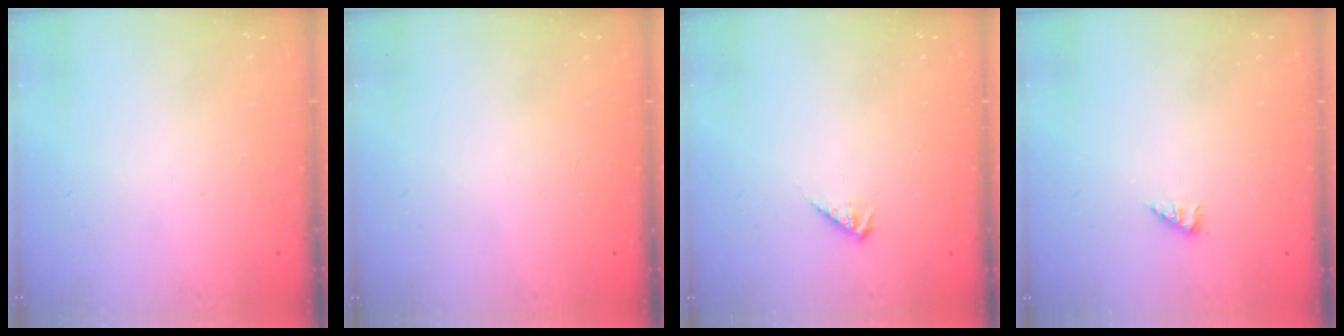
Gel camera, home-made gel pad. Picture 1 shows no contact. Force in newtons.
{"total": 0.0}
{"total": 2.3, "press": 2.3, "slide": 0.2}
{"total": 2.8, "press": 2.7, "slide": 0.5}